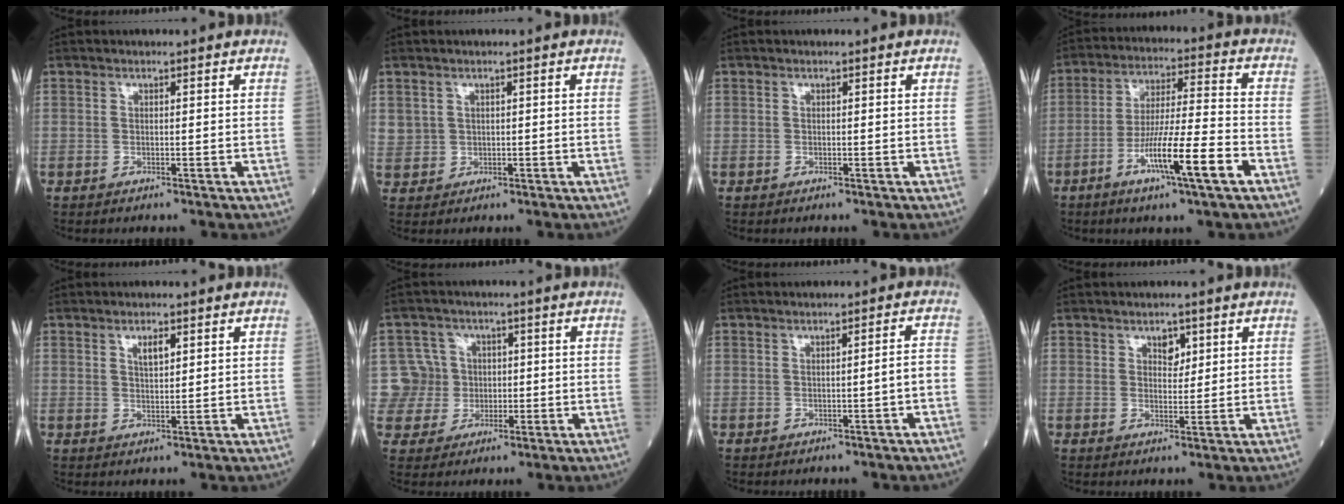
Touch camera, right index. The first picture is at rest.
{"total": 2.5, "force": [1.0, 2.3, 0.4], "torque": [-0.003, 0.009, 0.024]}
{"total": 0.0}
{"total": 11.0, "force": [-5.0, 0.0, 9.9], "torque": [-0.178, -0.007, -0.092]}
{"total": 2.4, "force": [1.2, 0.7, 2.0], "torque": [-0.036, 0.000, 0.023]}
{"total": 6.4, "force": [0.4, 6.4, -0.1], "torque": [0.014, 0.018, 0.010]}
{"total": 1.9, "force": [-0.9, -0.2, 1.7], "torque": [-0.021, 0.001, -0.015]}
{"total": 2.5, "force": [1.3, 1.4, 1.5], "torque": [-0.017, -0.001, 0.022]}